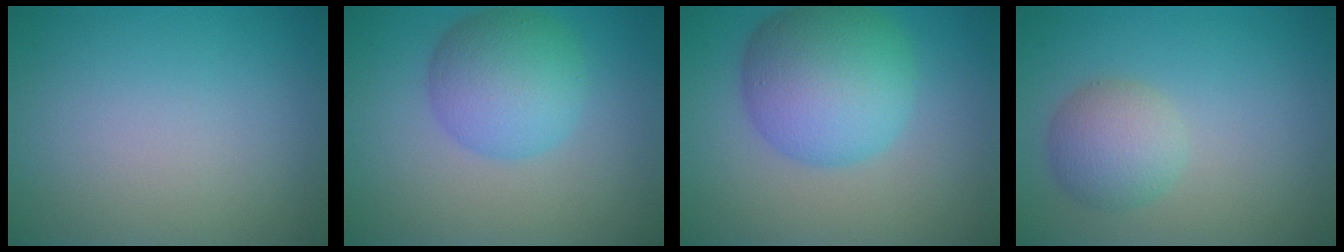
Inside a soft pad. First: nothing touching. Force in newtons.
{"total": 5.7, "press": 5.7, "slide": 0.0}
{"total": 8.5, "press": 8.5, "slide": 0.2}
{"total": 3.3, "press": 3.3, "slide": 0.0}